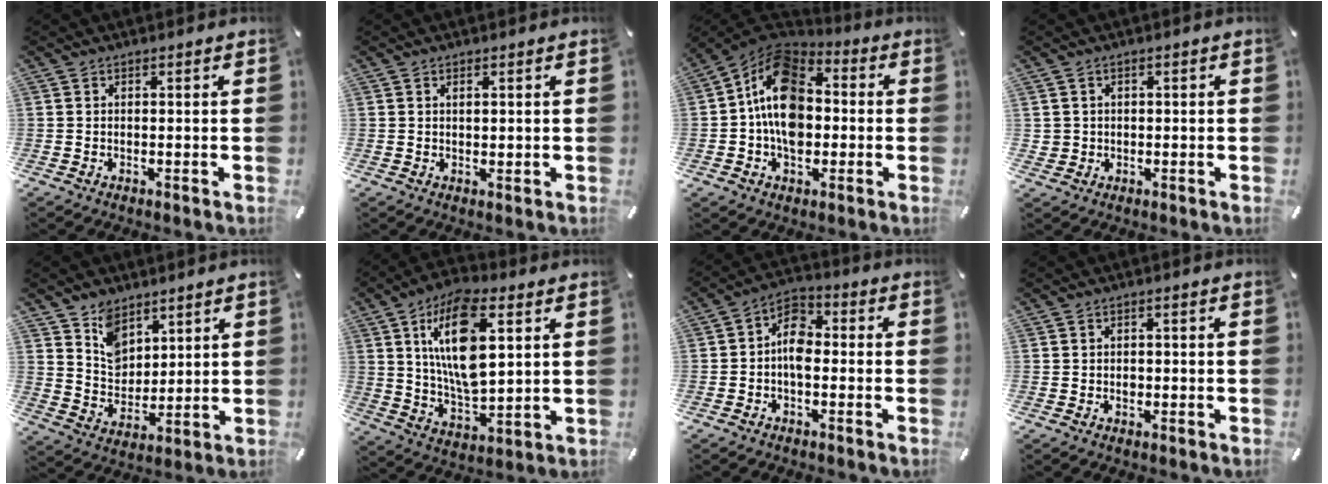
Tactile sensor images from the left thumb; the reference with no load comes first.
{"total": 1.1, "force": [0.4, 0.4, 1.0], "torque": [-0.020, 0.001, 0.006]}
{"total": 14.9, "force": [-1.6, 10.8, 10.1], "torque": [-0.187, 0.018, -0.034]}
{"total": 2.5, "force": [-0.1, 2.5, 0.1], "torque": [-0.005, 0.004, -0.003]}
{"total": 8.6, "force": [5.9, 6.0, 1.6], "torque": [-0.048, -0.032, 0.116]}
{"total": 17.7, "force": [6.5, 8.6, 14.0], "torque": [-0.274, -0.010, 0.107]}
{"total": 6.9, "force": [-1.7, 4.3, 5.2], "torque": [-0.102, 0.021, -0.030]}
{"total": 1.3, "force": [-0.2, 1.0, 0.8], "torque": [-0.019, 0.003, -0.005]}